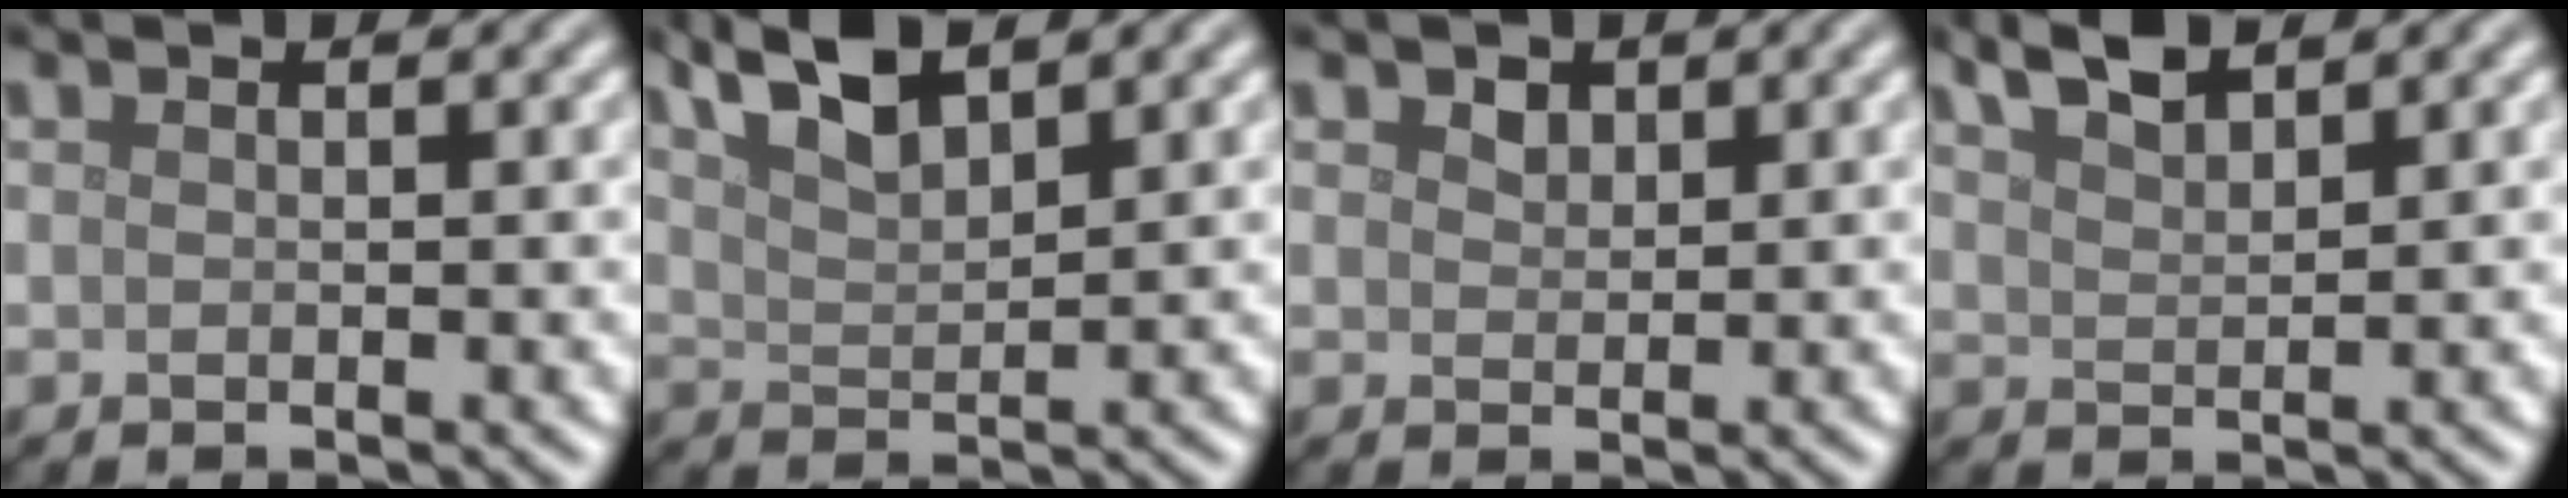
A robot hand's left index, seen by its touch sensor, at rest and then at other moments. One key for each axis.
{"total": 4.4, "fx": 3.3, "fy": 1.2, "fz": 2.7, "tx": -0.061, "ty": 0.009, "tz": 0.063}
{"total": 1.1, "fx": 0.7, "fy": 0.7, "fz": 0.3, "tx": -0.008, "ty": -0.001, "tz": 0.013}
{"total": 3.0, "fx": 2.5, "fy": 0.6, "fz": 1.5, "tx": -0.031, "ty": 0.008, "tz": 0.051}